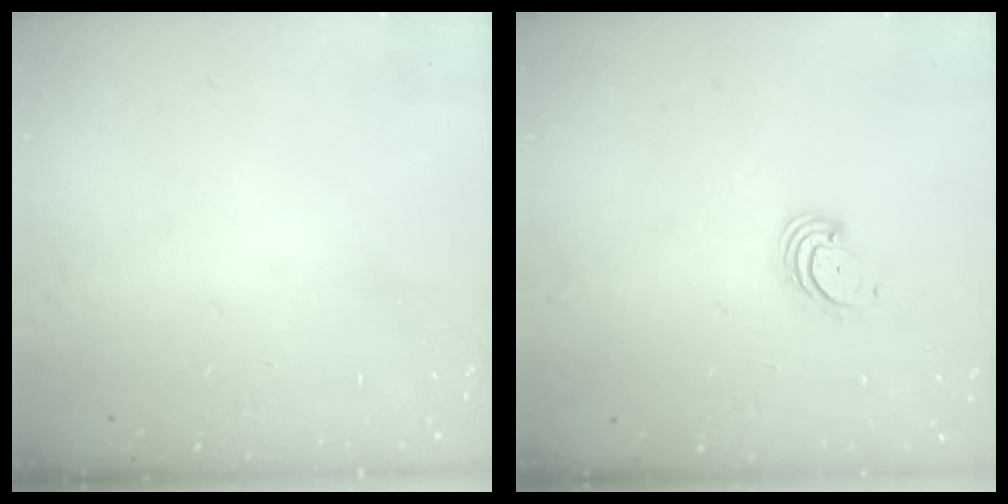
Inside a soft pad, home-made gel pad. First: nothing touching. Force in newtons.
{"total": 3.1, "press": 3.1, "slide": 0.3}